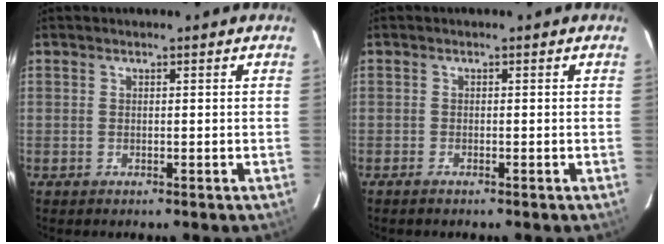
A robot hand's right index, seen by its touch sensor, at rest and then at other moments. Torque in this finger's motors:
{"motor_torque": [-0.07, -0.02, -0.04, 0.00]}